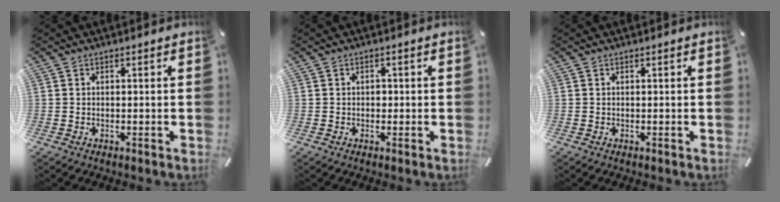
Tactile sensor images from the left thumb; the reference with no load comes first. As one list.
[{"total": 1.0, "force": [-0.1, 0.9, 0.5], "torque": [-0.010, 0.004, -0.003]}, {"total": 0.0}]